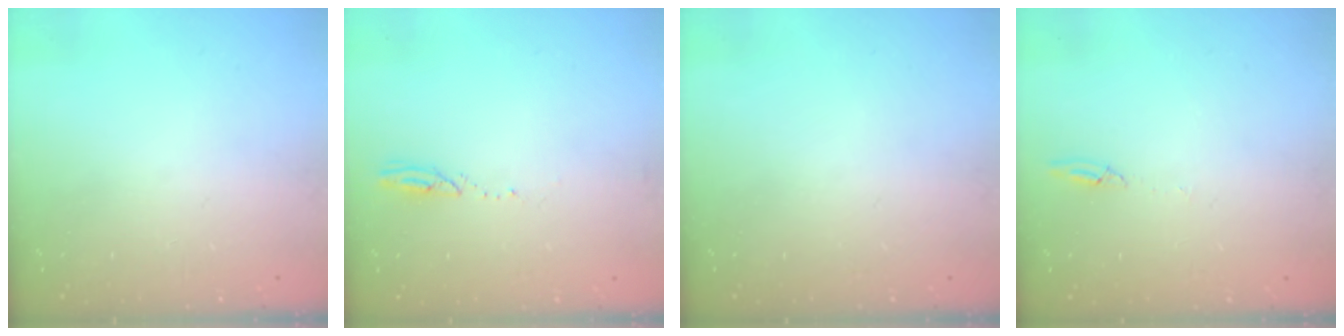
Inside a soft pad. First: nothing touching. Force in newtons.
{"total": 2.4, "press": 2.4, "slide": 0.3}
{"total": 0.0}
{"total": 3.5, "press": 3.5, "slide": 0.4}